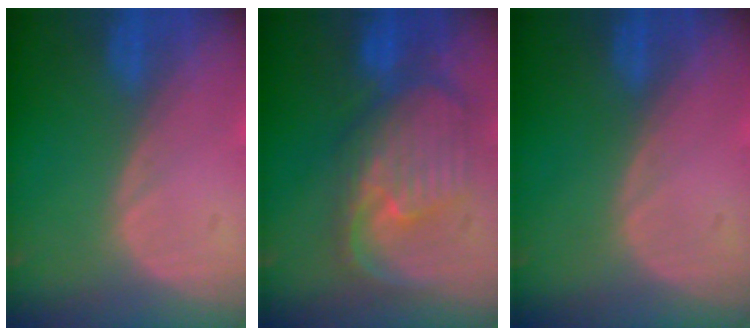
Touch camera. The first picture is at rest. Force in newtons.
{"total": 10.6, "press": 9.5, "slide": 4.8}
{"total": 0.0}